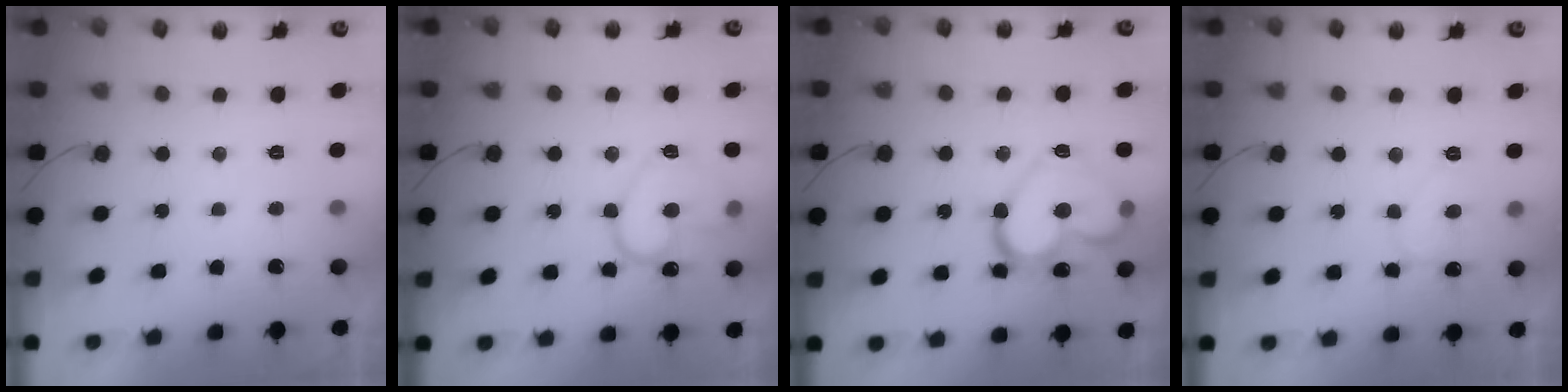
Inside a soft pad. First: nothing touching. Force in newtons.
{"total": 13.3, "press": 13.3, "slide": 1.1}
{"total": 19.4, "press": 19.4, "slide": 1.0}
{"total": 8.0, "press": 8.0, "slide": 0.4}